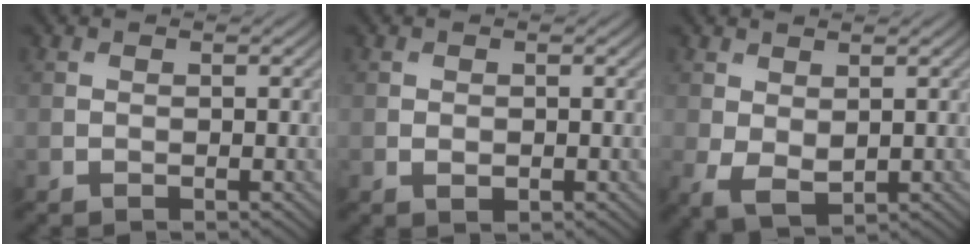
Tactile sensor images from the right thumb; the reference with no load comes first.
{"total": 0.9, "force": [-0.2, 0.7, 0.6], "torque": [-0.011, -0.004, -0.004]}
{"total": 3.4, "force": [0.4, 2.0, 2.7], "torque": [-0.066, -0.008, 0.011]}